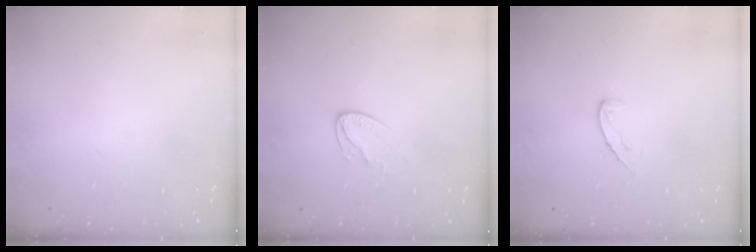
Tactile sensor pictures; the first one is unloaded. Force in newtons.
{"total": 6.0, "press": 6.0, "slide": 0.4}
{"total": 5.8, "press": 5.8, "slide": 0.6}